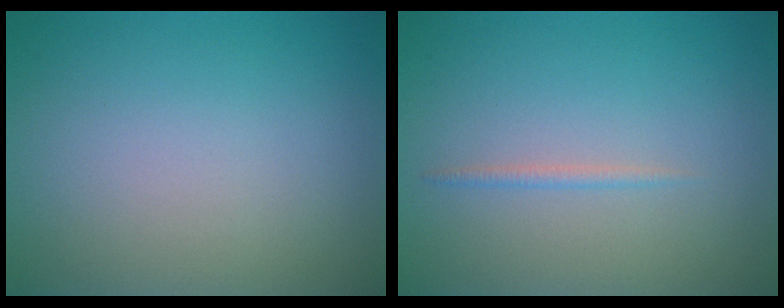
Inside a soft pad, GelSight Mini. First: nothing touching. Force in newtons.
{"total": 0.7, "press": 0.7, "slide": 0.1}